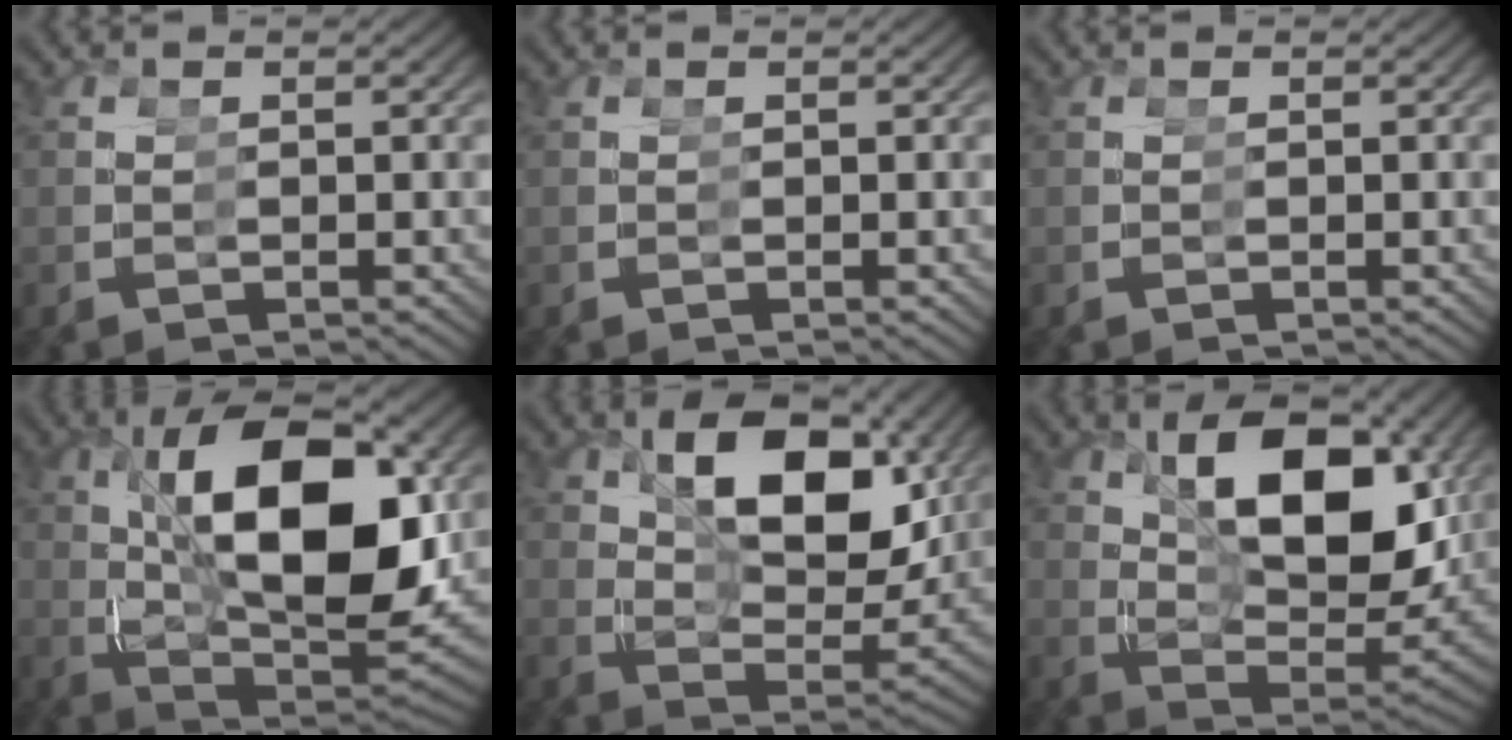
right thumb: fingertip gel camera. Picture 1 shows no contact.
{"total": 0.0}
{"total": 0.0}
{"total": 15.9, "force": [1.7, 7.9, 13.6], "torque": [-0.243, -0.007, 0.046]}
{"total": 9.8, "force": [4.1, 4.4, 7.7], "torque": [-0.108, 0.022, 0.061]}
{"total": 12.3, "force": [3.3, 5.8, 10.4], "torque": [-0.148, 0.011, 0.057]}